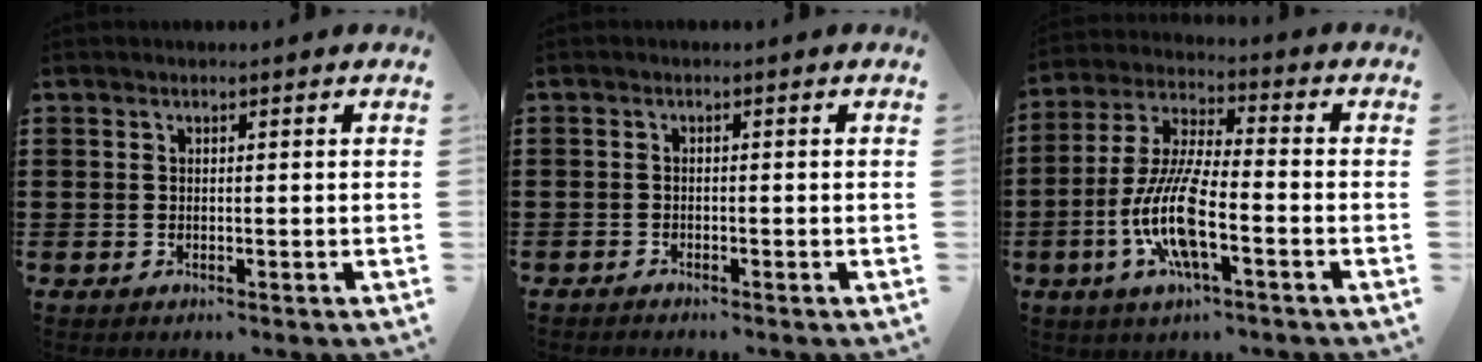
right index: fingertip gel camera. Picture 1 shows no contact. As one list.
[{"total": 0.7, "force": [-0.7, 0.1, -0.1], "torque": [0.000, 0.002, -0.016]}, {"total": 10.7, "force": [-3.8, 2.6, 9.7], "torque": [-0.219, -0.013, -0.077]}]